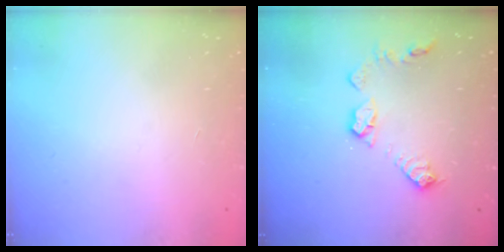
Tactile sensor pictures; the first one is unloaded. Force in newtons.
{"total": 10.9, "press": 10.9, "slide": 0.5}